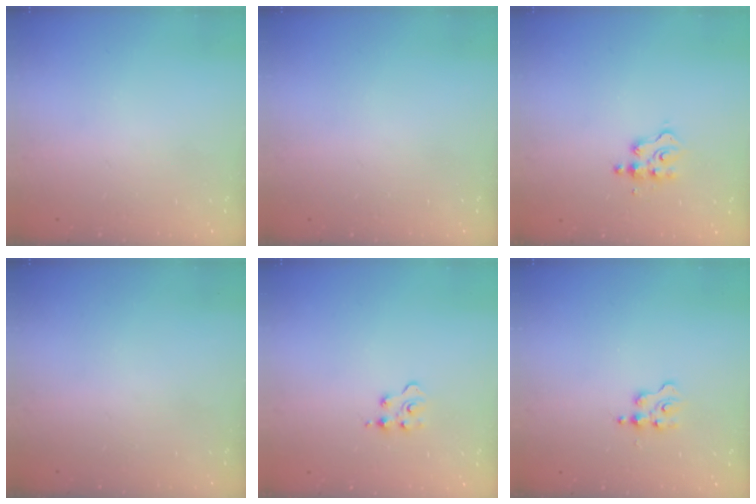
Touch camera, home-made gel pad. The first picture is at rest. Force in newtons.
{"total": 0.0}
{"total": 3.3, "press": 3.2, "slide": 0.5}
{"total": 0.0}
{"total": 3.0, "press": 3.0, "slide": 0.4}
{"total": 2.4, "press": 2.4, "slide": 0.2}